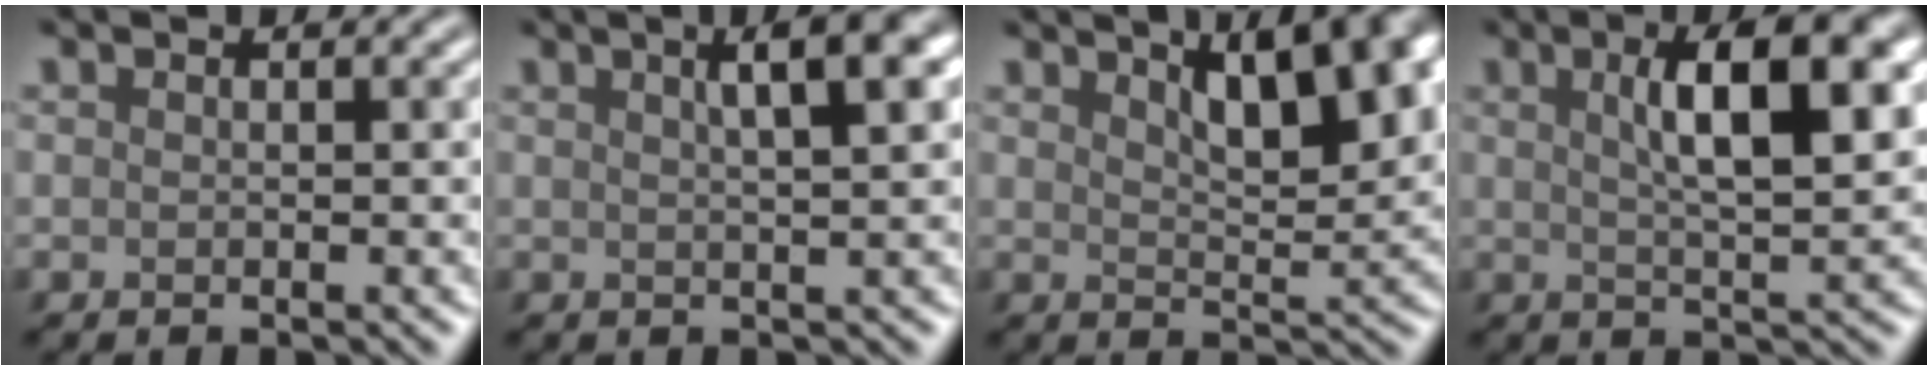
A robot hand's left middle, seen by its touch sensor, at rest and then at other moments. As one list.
[{"total": 4.9, "force": [2.0, 1.2, 4.3], "torque": [-0.041, 0.021, 0.019]}, {"total": 9.2, "force": [4.6, 3.3, 7.3], "torque": [-0.080, 0.020, 0.066]}, {"total": 8.0, "force": [2.2, 2.2, 7.3], "torque": [-0.097, 0.011, 0.038]}]